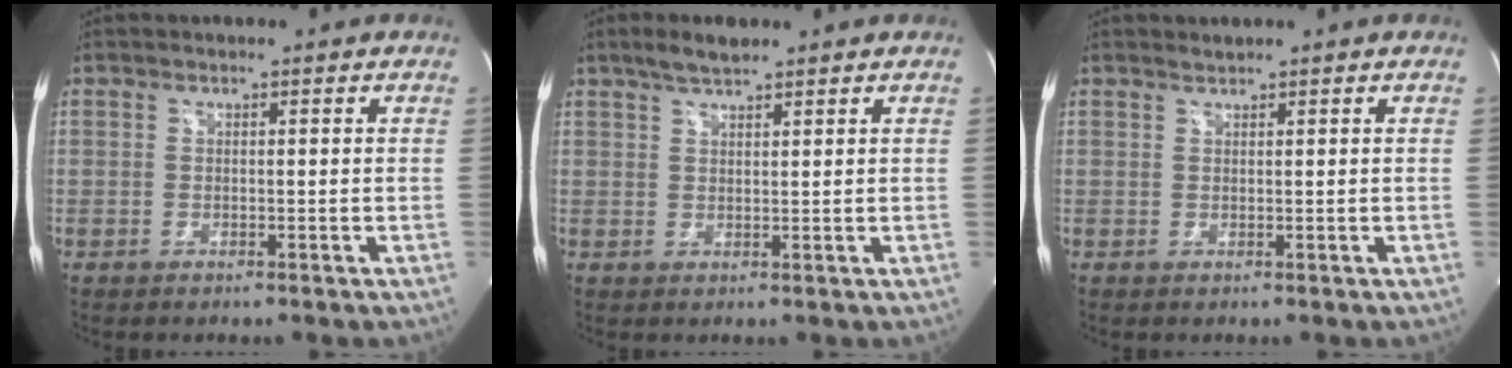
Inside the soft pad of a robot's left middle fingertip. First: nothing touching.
{"total": 3.8, "force": [3.1, 0.7, 2.2], "torque": [-0.049, 0.008, 0.060]}
{"total": 0.7, "force": [0.7, -0.2, 0.0], "torque": [-0.003, -0.001, 0.015]}